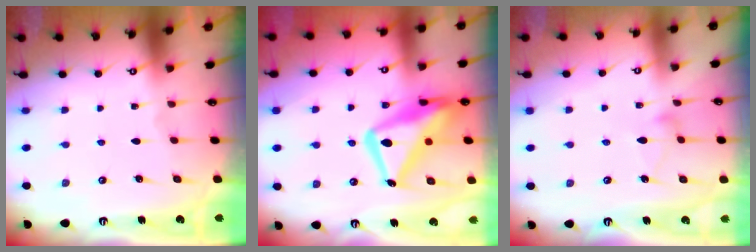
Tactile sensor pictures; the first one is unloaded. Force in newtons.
{"total": 19.7, "press": 19.6, "slide": 2.0}
{"total": 6.6, "press": 6.6, "slide": 0.3}